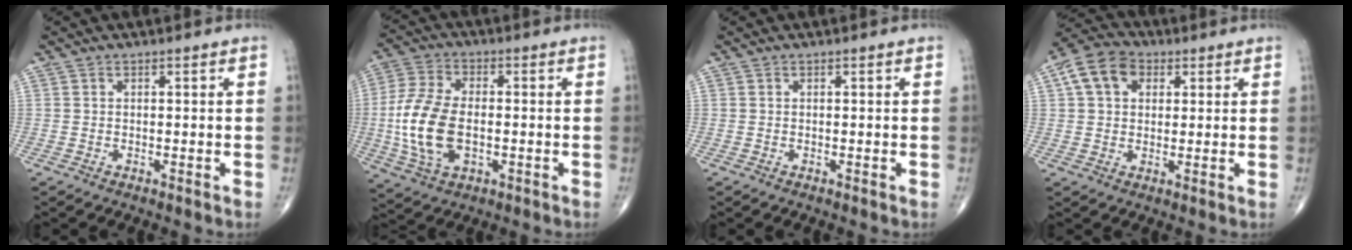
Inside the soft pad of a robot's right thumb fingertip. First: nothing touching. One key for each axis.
{"total": 14.0, "fx": -1.7, "fy": 7.9, "fz": 11.4, "tx": -0.238, "ty": 0.007, "tz": -0.028}
{"total": 0.0}
{"total": 9.3, "fx": 3.0, "fy": 6.9, "fz": 5.5, "tx": -0.090, "ty": 0.013, "tz": 0.044}